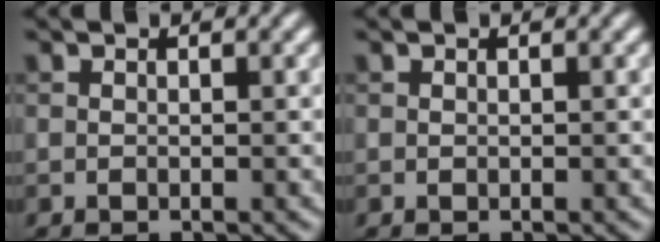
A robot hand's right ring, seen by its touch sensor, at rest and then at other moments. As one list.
[{"total": 0.0}]